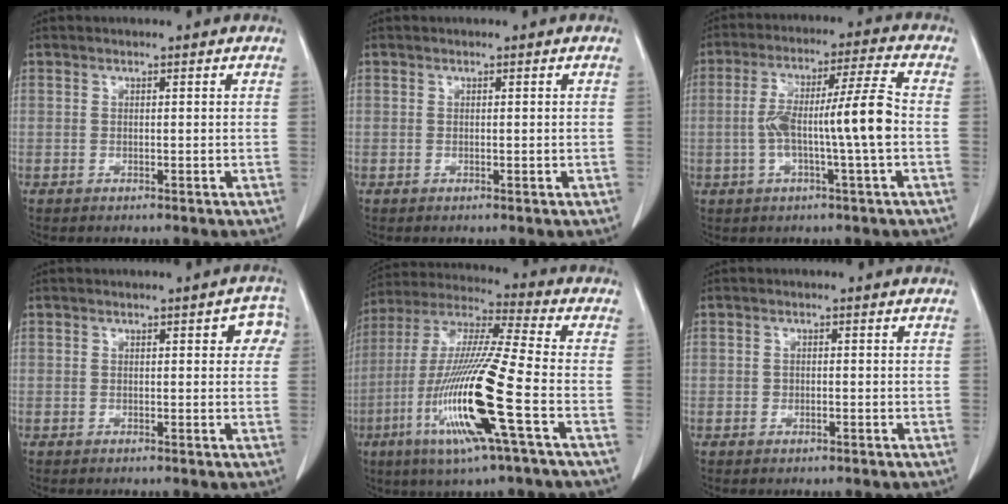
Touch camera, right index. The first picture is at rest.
{"total": 0.7, "force": [-0.2, 0.1, 0.7], "torque": [-0.011, -0.002, 0.001]}
{"total": 11.0, "force": [-1.5, -0.2, 10.9], "torque": [-0.200, 0.019, -0.031]}
{"total": 3.6, "force": [1.1, 1.6, 3.0], "torque": [-0.019, 0.011, 0.005]}
{"total": 18.6, "force": [-6.1, -0.2, 17.6], "torque": [-0.370, -0.025, -0.125]}
{"total": 0.8, "force": [-0.2, 0.4, 0.6], "torque": [-0.013, 0.000, -0.004]}